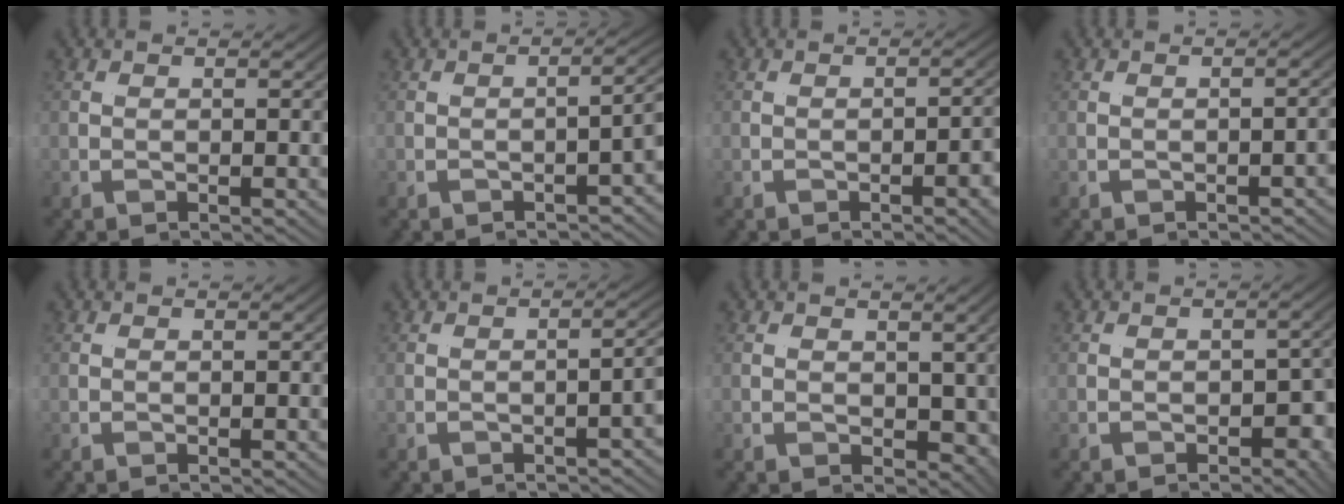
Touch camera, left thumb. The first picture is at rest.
{"total": 2.3, "force": [-1.1, -1.0, 1.7], "torque": [-0.027, 0.012, -0.015]}
{"total": 1.3, "force": [-0.7, -0.2, 1.1], "torque": [-0.027, -0.001, -0.009]}
{"total": 1.0, "force": [-0.2, -0.9, 0.0], "torque": [-0.004, 0.008, -0.006]}
{"total": 0.0}
{"total": 1.8, "force": [-0.6, -1.6, 0.5], "torque": [-0.012, 0.013, -0.012]}
{"total": 5.3, "force": [0.1, 3.4, 4.0], "torque": [-0.044, -0.007, 0.011]}
{"total": 3.3, "force": [-0.8, 1.7, 2.8], "torque": [-0.032, -0.011, -0.005]}